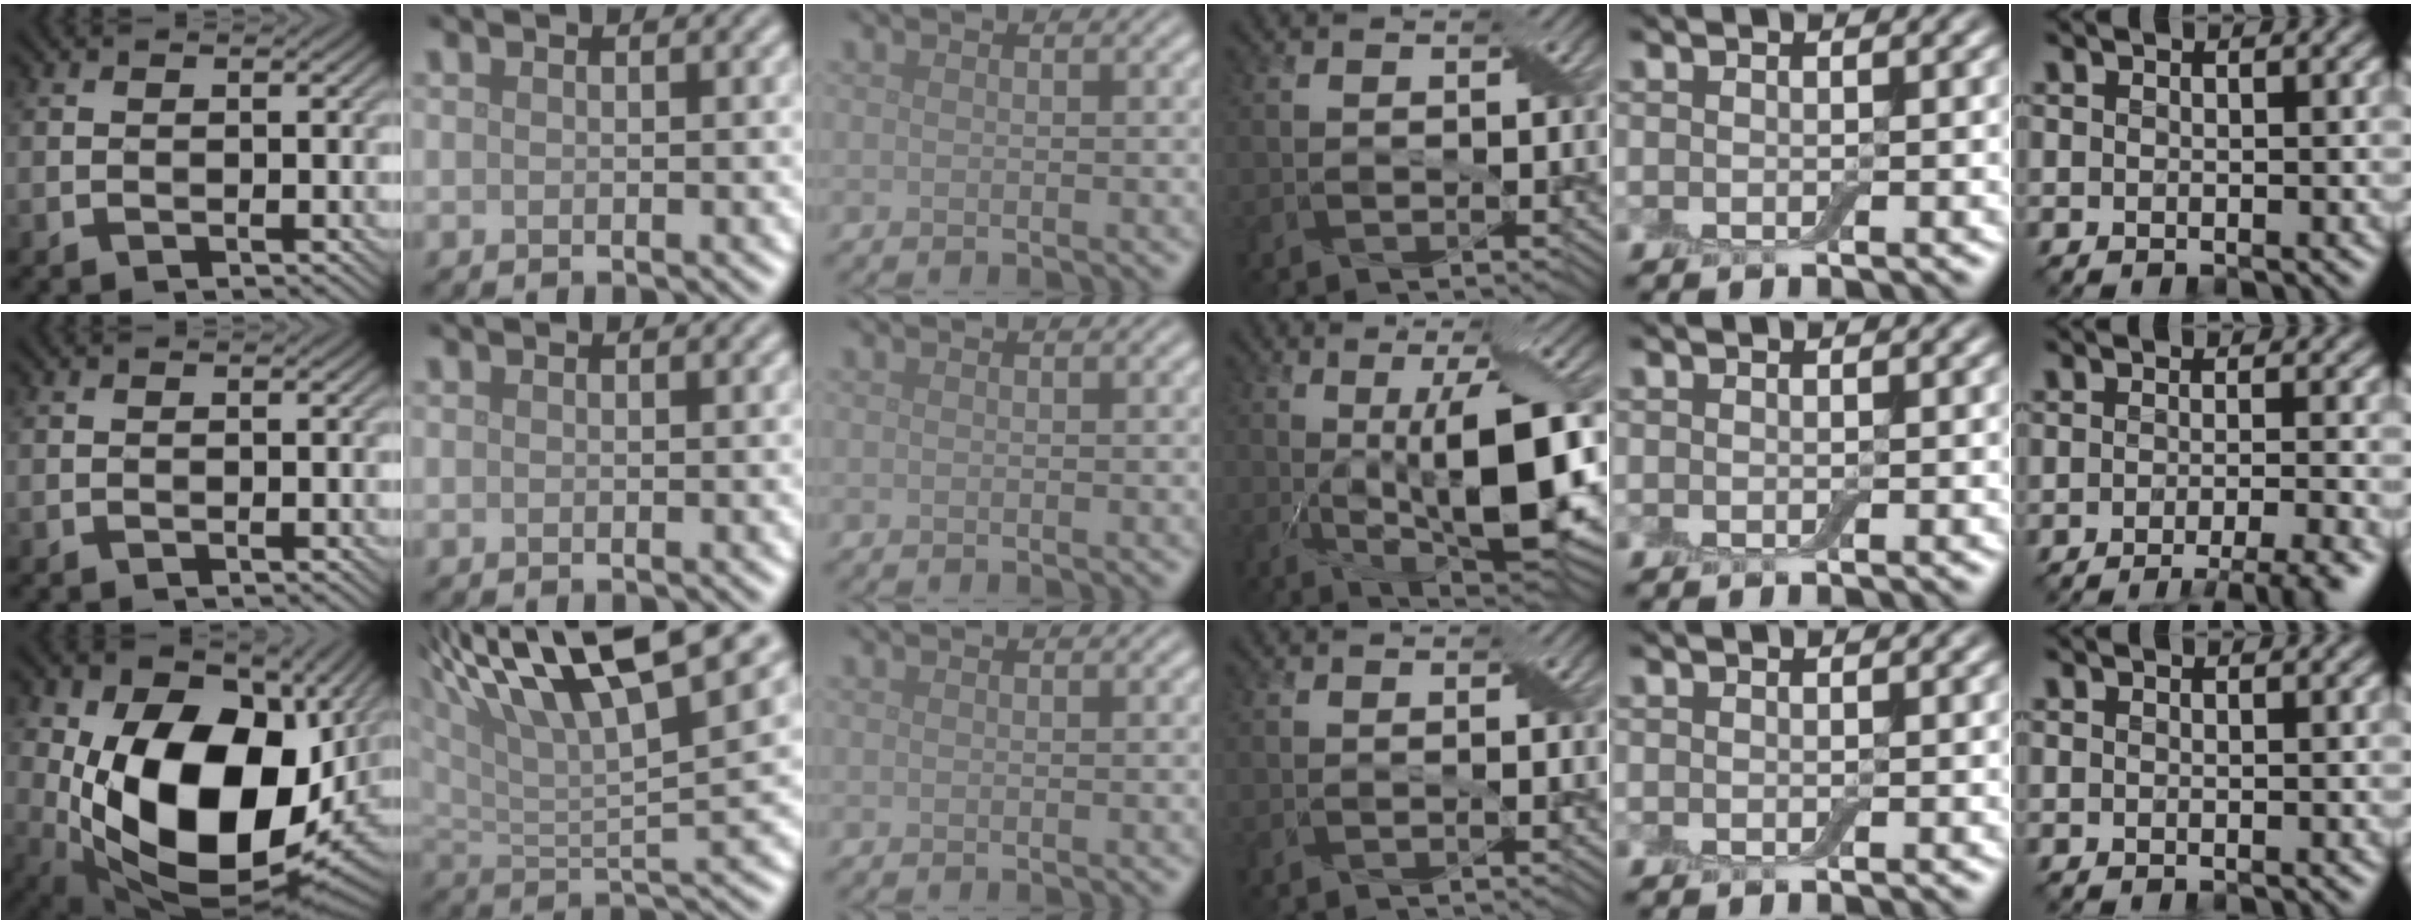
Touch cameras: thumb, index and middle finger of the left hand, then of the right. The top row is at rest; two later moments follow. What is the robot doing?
{"motion": "extract", "object": "airpods case & airpods"}